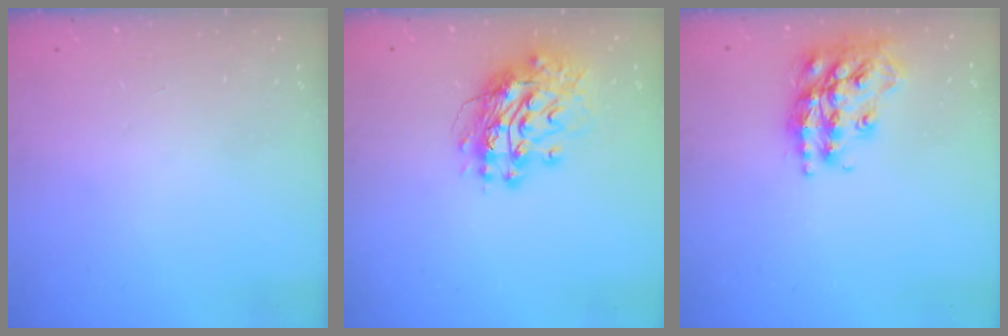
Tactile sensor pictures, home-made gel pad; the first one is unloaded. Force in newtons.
{"total": 13.6, "press": 13.6, "slide": 1.4}
{"total": 18.4, "press": 18.4, "slide": 1.2}